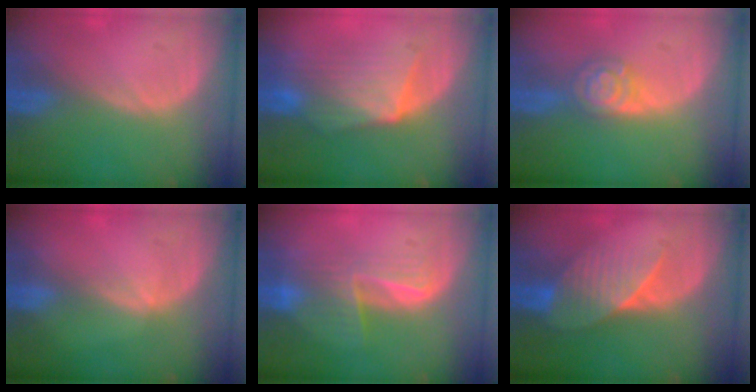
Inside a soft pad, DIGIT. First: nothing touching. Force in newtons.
{"total": 7.7, "press": 7.7, "slide": 0.4}
{"total": 5.2, "press": 5.2, "slide": 0.2}
{"total": 1.2, "press": 0.7, "slide": 0.9}
{"total": 6.5, "press": 6.2, "slide": 1.9}
{"total": 7.3, "press": 6.8, "slide": 2.8}